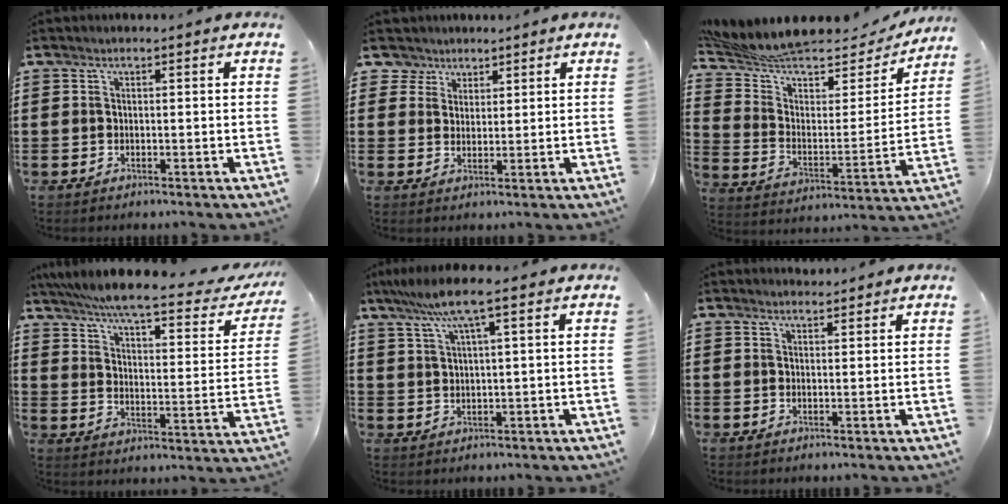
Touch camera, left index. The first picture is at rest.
{"total": 4.2, "force": [2.7, 3.1, 0.1], "torque": [-0.025, 0.005, 0.049]}
{"total": 8.9, "force": [7.9, 2.3, 3.3], "torque": [-0.105, -0.057, 0.134]}
{"total": 7.0, "force": [6.0, -0.6, 3.5], "torque": [-0.096, -0.043, 0.098]}
{"total": 6.5, "force": [3.5, 0.2, 5.6], "torque": [-0.115, 0.001, 0.058]}
{"total": 1.6, "force": [1.6, 0.2, 0.2], "torque": [-0.008, 0.003, 0.031]}